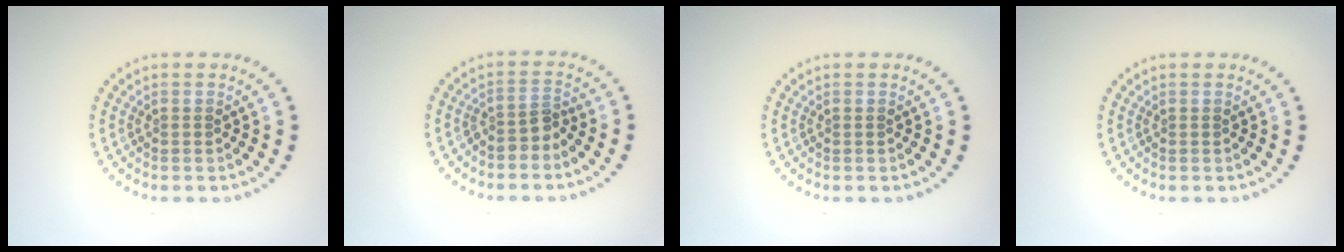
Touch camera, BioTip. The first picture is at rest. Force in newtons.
{"total": 2.0, "press": 1.4, "slide": 1.4}
{"total": 0.0}
{"total": 0.0}